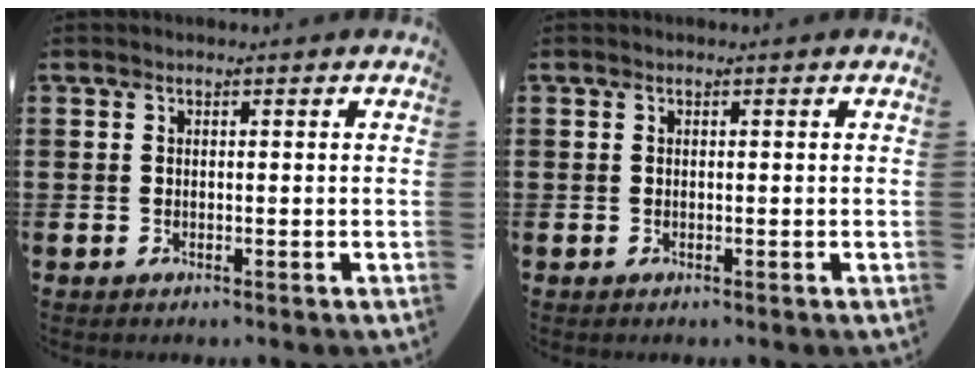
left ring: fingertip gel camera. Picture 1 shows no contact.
{"total": 0.0}